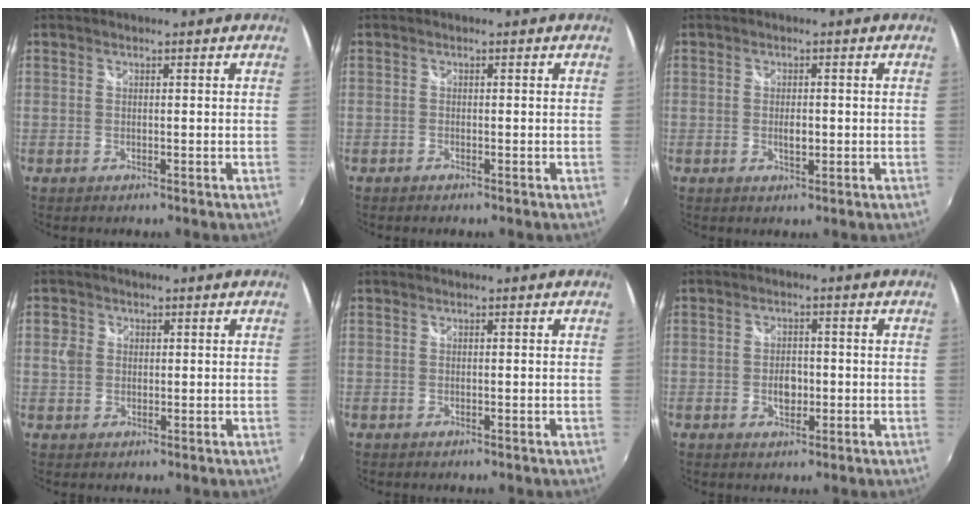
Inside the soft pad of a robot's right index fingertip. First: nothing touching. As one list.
[{"total": 0.6, "force": [-0.5, 0.2, 0.1], "torque": [-0.004, -0.002, -0.012]}, {"total": 2.0, "force": [-0.3, 1.0, 1.7], "torque": [-0.029, 0.001, -0.002]}, {"total": 2.8, "force": [0.0, 2.7, 0.8], "torque": [-0.015, 0.006, -0.005]}, {"total": 0.0}, {"total": 3.1, "force": [-0.7, 2.1, 2.1], "torque": [-0.035, 0.004, -0.009]}]